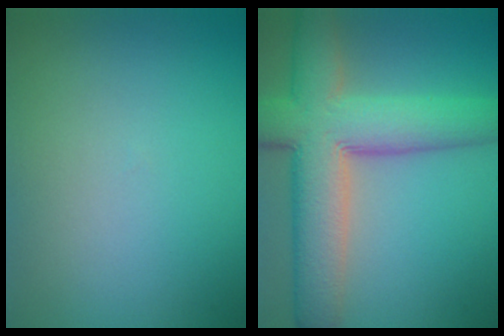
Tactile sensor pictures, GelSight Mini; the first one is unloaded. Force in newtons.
{"total": 10.6, "press": 10.6, "slide": 0.6}